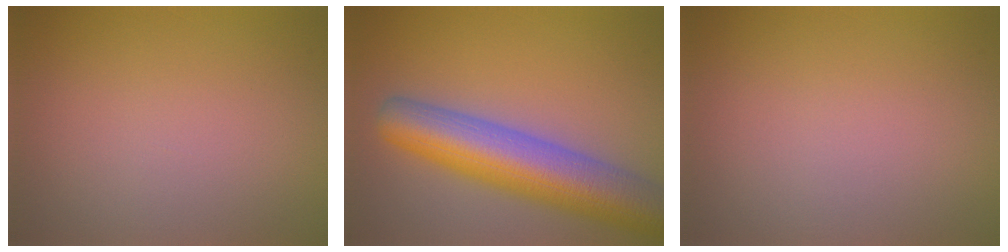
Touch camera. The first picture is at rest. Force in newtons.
{"total": 9.6, "press": 9.6, "slide": 0.3}
{"total": 0.0}